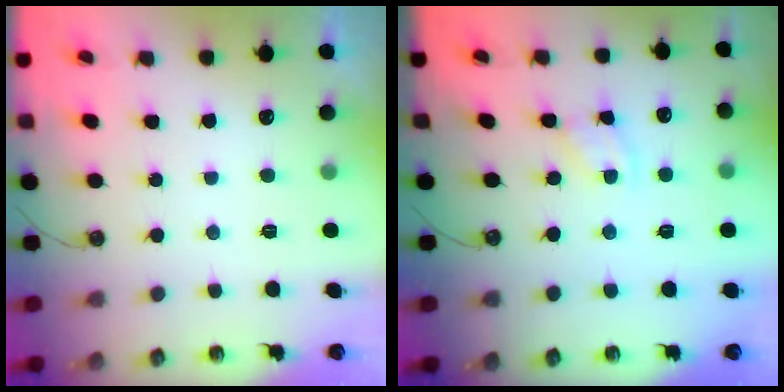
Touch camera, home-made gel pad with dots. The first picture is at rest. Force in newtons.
{"total": 1.7, "press": 1.7, "slide": 0.3}